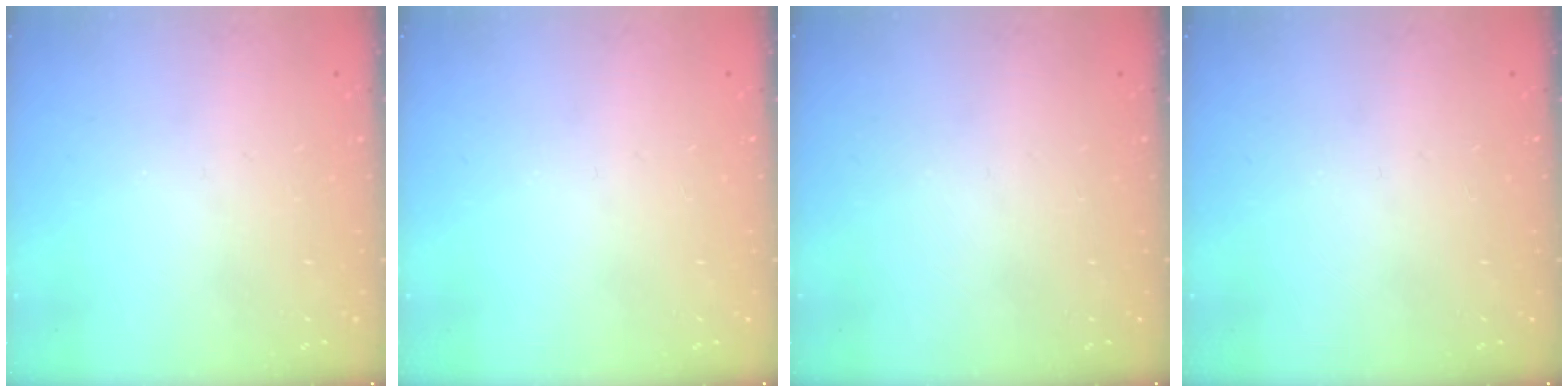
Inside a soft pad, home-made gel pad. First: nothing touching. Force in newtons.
{"total": 0.0}
{"total": 0.0}
{"total": 0.0}